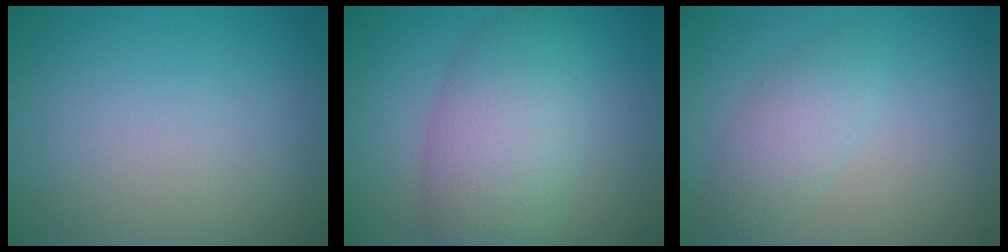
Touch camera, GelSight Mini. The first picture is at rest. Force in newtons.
{"total": 5.1, "press": 5.0, "slide": 0.5}
{"total": 2.7, "press": 2.7, "slide": 0.0}